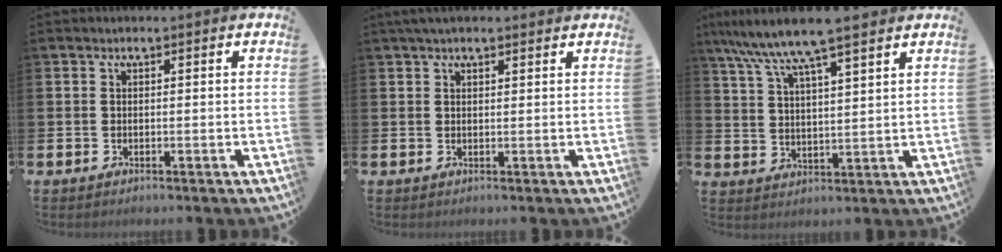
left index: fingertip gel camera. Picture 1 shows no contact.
{"total": 2.2, "force": [1.9, 0.6, 1.0], "torque": [-0.020, 0.005, 0.034]}
{"total": 9.4, "force": [8.2, 0.7, 4.6], "torque": [-0.118, -0.026, 0.147]}